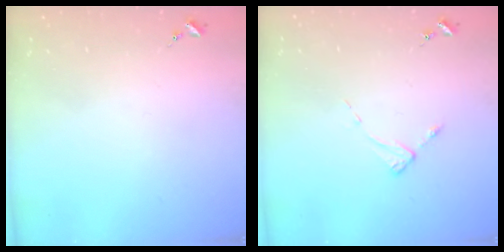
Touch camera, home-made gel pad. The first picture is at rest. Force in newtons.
{"total": 2.6, "press": 2.6, "slide": 0.4}